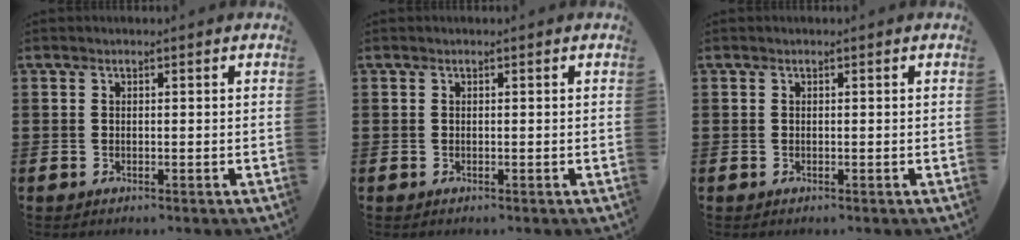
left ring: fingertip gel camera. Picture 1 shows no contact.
{"total": 0.0}
{"total": 0.0}